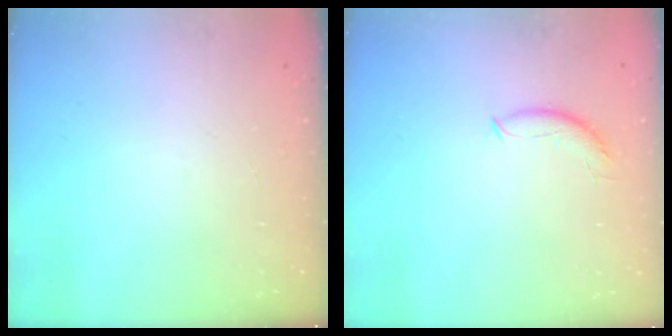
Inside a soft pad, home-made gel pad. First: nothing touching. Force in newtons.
{"total": 7.5, "press": 7.5, "slide": 0.6}